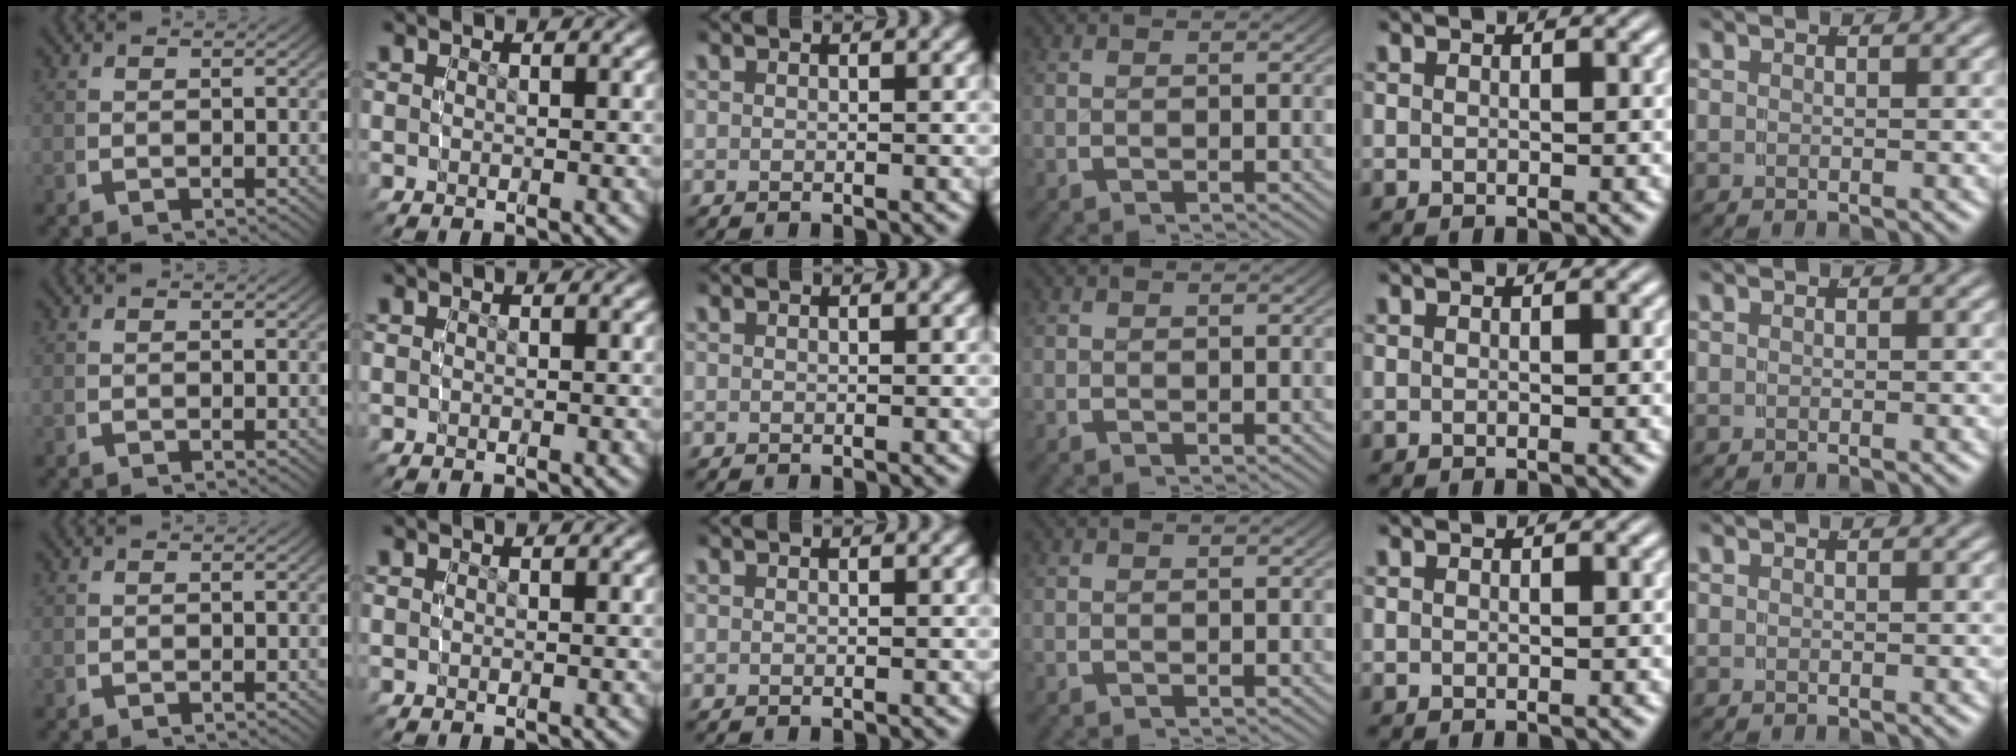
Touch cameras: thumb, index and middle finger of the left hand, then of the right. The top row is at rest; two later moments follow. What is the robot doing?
{"motion": "reach", "object": "shorts"}